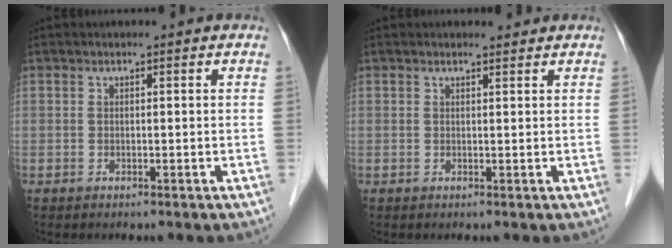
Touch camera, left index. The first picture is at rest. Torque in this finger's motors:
{"motor_torque": [0.18, -0.21, 0.03, 0.01]}